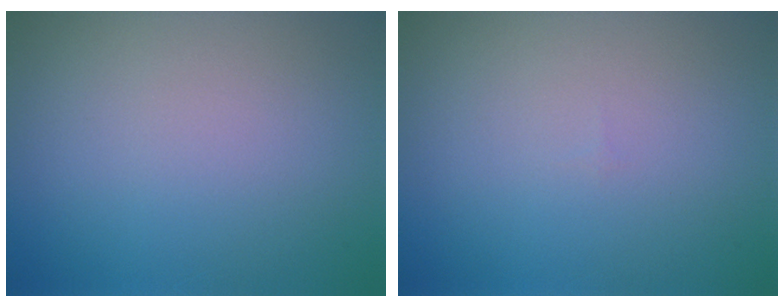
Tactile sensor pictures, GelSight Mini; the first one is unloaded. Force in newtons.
{"total": 0.0}